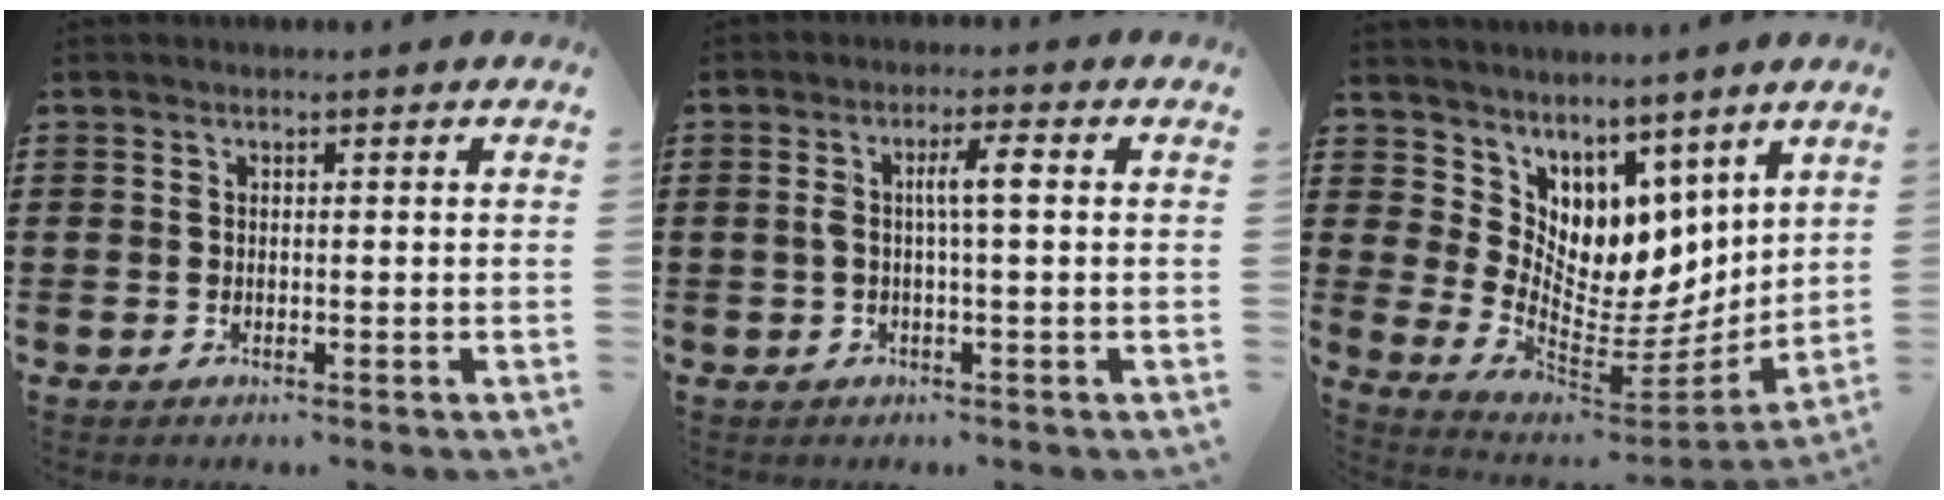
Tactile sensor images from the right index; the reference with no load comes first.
{"total": 4.1, "force": [0.2, 0.7, 4.0], "torque": [-0.084, 0.003, -0.004]}
{"total": 6.2, "force": [4.8, 3.4, -1.6], "torque": [-0.018, -0.090, 0.088]}